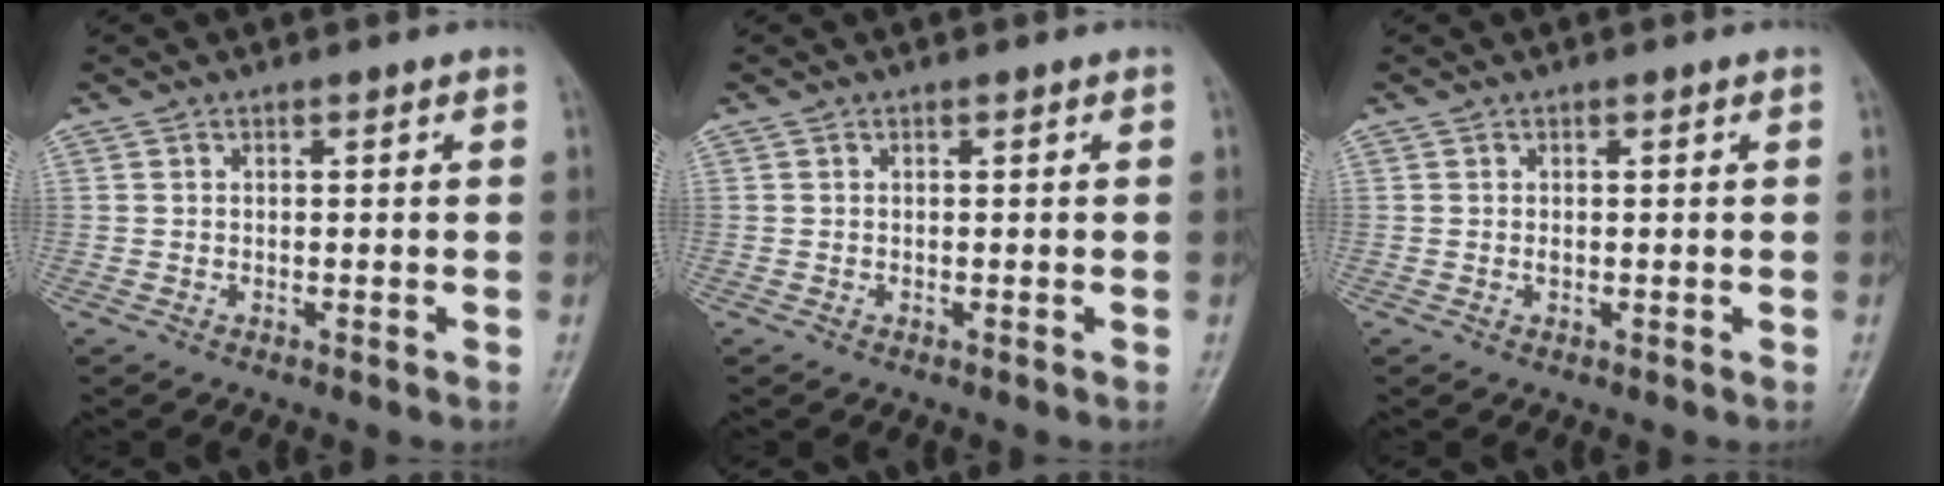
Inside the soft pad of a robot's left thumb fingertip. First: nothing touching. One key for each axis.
{"total": 0.0}
{"total": 0.8, "fx": 0.1, "fy": 0.3, "fz": 0.7, "tx": -0.011, "ty": 0.002, "tz": 0.003}